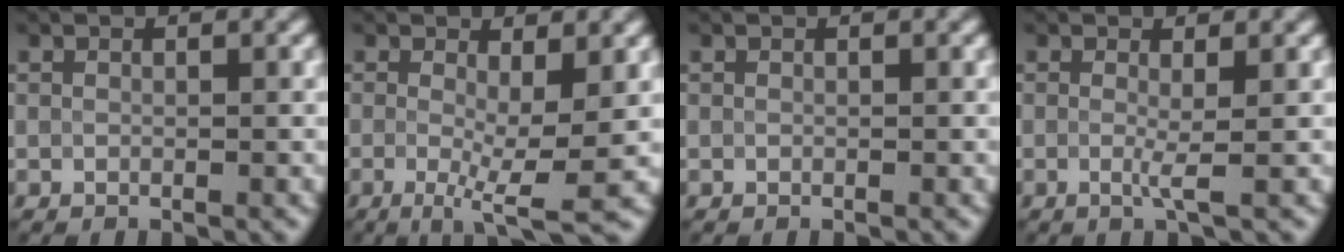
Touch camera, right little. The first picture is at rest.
{"total": 5.2, "force": [-0.6, 1.0, 5.1], "torque": [-0.082, -0.015, -0.010]}
{"total": 0.0}
{"total": 1.4, "force": [-0.1, 0.0, 1.4], "torque": [-0.031, -0.008, -0.005]}